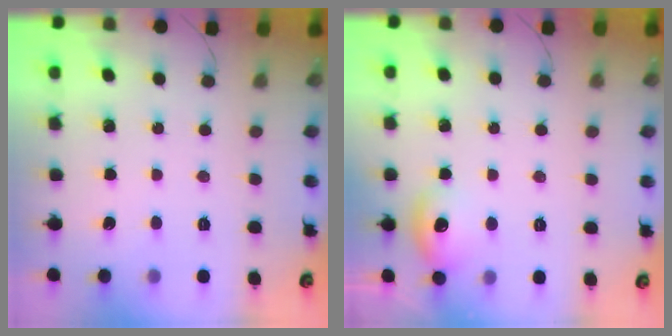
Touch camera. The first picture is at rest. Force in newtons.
{"total": 8.3, "press": 8.2, "slide": 1.4}